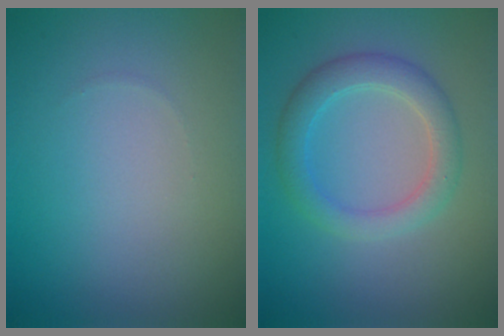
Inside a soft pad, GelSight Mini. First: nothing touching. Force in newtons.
{"total": 3.6, "press": 3.6, "slide": 0.0}